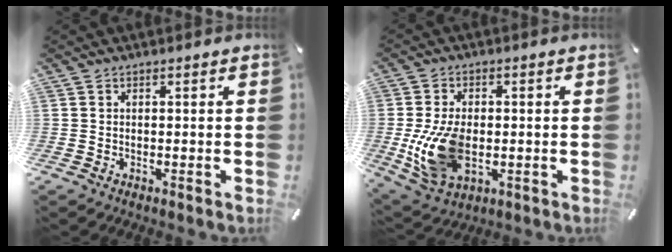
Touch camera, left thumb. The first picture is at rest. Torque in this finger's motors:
{"motor_torque": [2.27, 2.38, 1.41, 0.17, 0.51]}